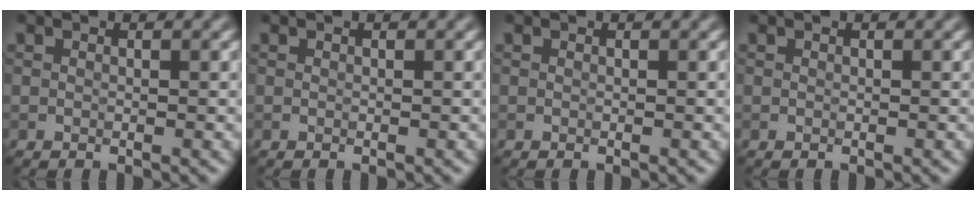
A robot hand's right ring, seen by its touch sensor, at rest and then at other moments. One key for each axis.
{"total": 0.0}
{"total": 0.0}
{"total": 0.0}